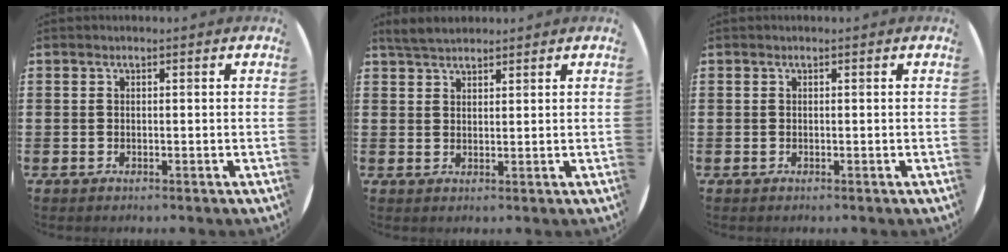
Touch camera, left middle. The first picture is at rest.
{"total": 3.4, "force": [3.1, 0.9, 1.0], "torque": [-0.025, -0.001, 0.059]}
{"total": 0.0}